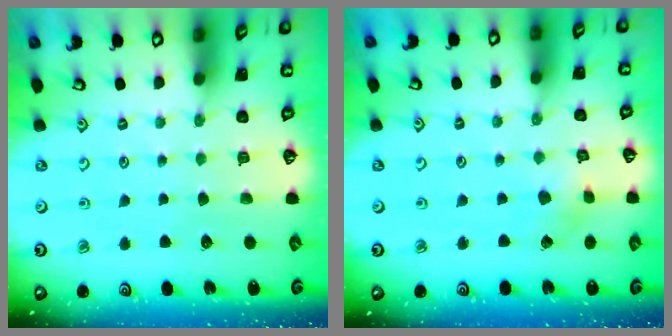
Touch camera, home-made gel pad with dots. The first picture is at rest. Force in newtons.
{"total": 3.6, "press": 3.6, "slide": 0.3}